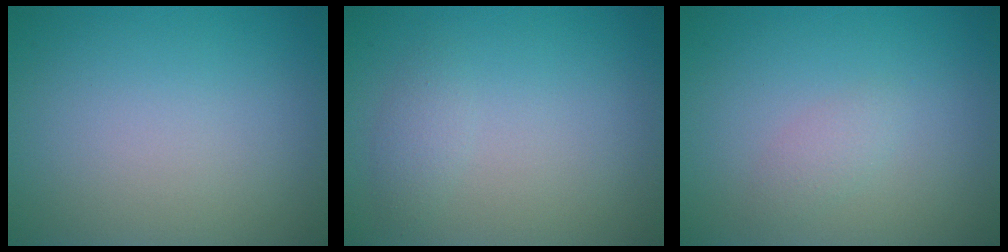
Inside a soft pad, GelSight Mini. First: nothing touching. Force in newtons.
{"total": 1.1, "press": 1.1, "slide": 0.1}
{"total": 1.1, "press": 1.1, "slide": 0.0}